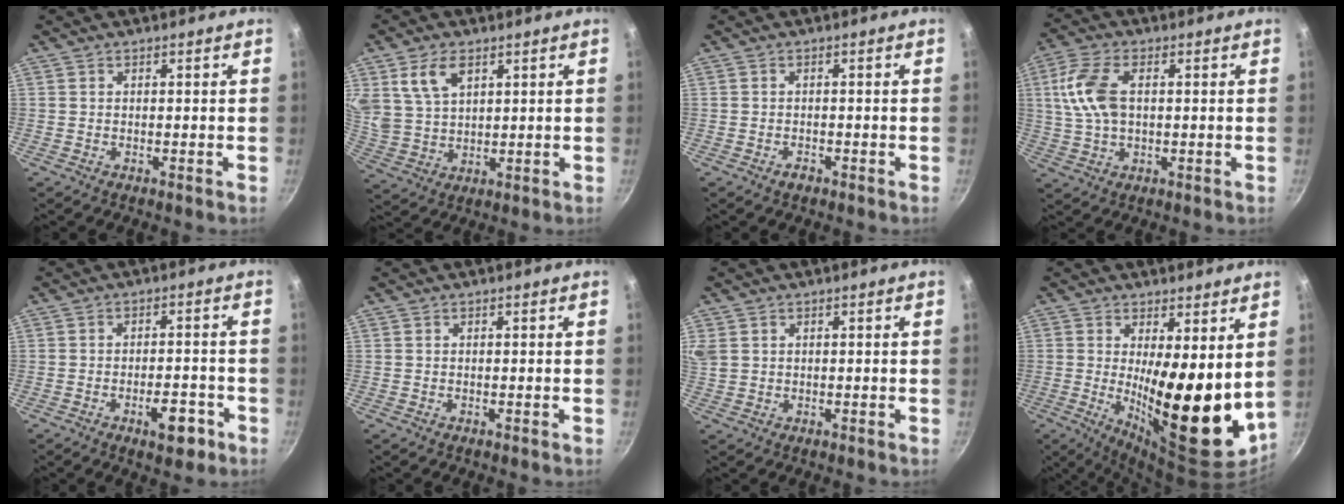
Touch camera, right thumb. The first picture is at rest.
{"total": 8.4, "force": [4.0, 5.2, 5.3], "torque": [-0.089, -0.014, 0.089]}
{"total": 1.5, "force": [-1.0, 0.8, 0.7], "torque": [-0.011, 0.009, -0.016]}
{"total": 10.1, "force": [1.6, 5.8, 8.1], "torque": [-0.162, 0.013, 0.026]}
{"total": 6.5, "force": [-3.2, 2.9, 4.9], "torque": [-0.049, 0.020, -0.040]}
{"total": 0.0}
{"total": 4.6, "force": [1.6, 3.6, 2.4], "torque": [-0.047, 0.005, 0.037]}
{"total": 17.5, "force": [1.8, 5.6, 16.5], "torque": [-0.219, -0.044, 0.039]}